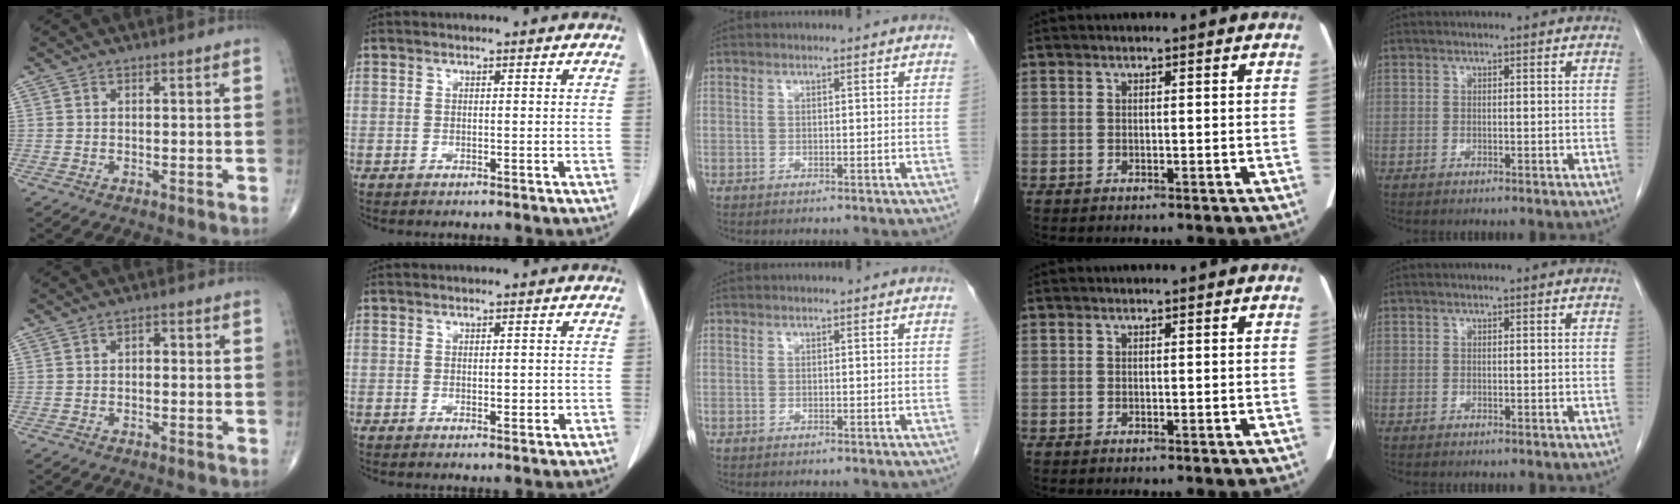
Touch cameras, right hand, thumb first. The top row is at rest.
{"thumb": {"total": 1.7, "force": [0.0, 1.1, 1.3], "torque": [-0.013, 0.006, -0.006]}, "index": {"total": 1.5, "force": [-0.1, 0.5, 1.4], "torque": [-0.019, -0.003, 0.004]}}